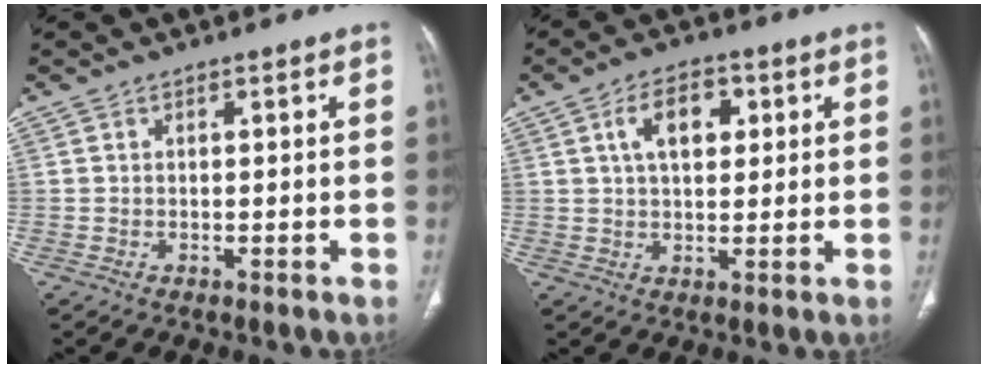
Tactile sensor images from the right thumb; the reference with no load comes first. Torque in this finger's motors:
{"motor_torque": [-0.42, 0.60, 0.36, 0.12, 0.02]}